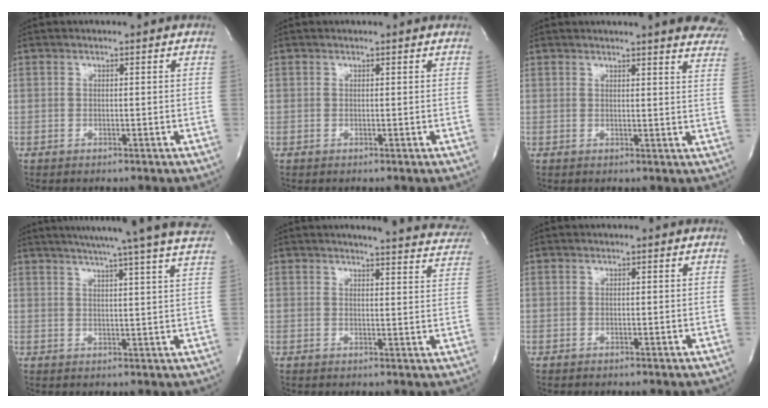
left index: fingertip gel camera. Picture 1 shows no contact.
{"total": 2.3, "force": [2.2, 0.3, 0.6], "torque": [-0.016, 0.012, 0.019]}
{"total": 15.9, "force": [14.5, 1.7, 6.2], "torque": [-0.075, -0.046, 0.148]}
{"total": 21.1, "force": [18.5, -1.1, 10.0], "torque": [-0.157, -0.026, 0.226]}
{"total": 15.7, "force": [14.8, 2.0, 4.6], "torque": [-0.047, -0.050, 0.151]}
{"total": 0.0}